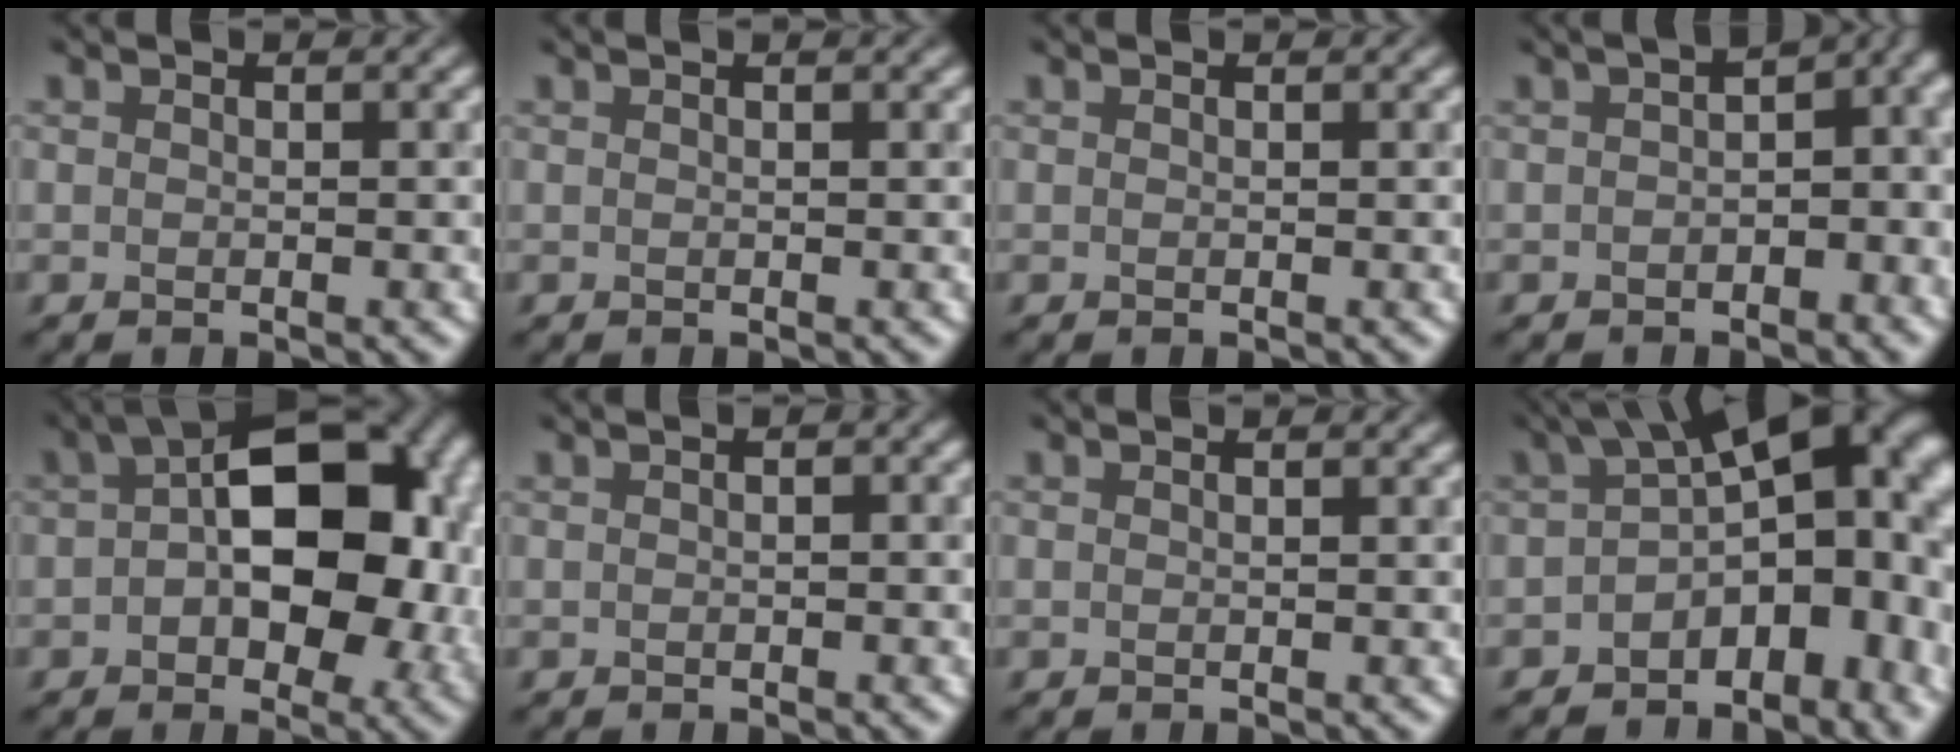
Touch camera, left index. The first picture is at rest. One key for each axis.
{"total": 0.6, "fx": 0.2, "fy": 0.2, "fz": 0.5, "tx": -0.008, "ty": 0.007, "tz": 0.002}
{"total": 0.0}
{"total": 9.8, "fx": -0.4, "fy": 5.8, "fz": 7.9, "tx": -0.045, "ty": 0.007, "tz": -0.003}
{"total": 13.7, "fx": 1.2, "fy": 8.1, "fz": 10.9, "tx": -0.130, "ty": 0.022, "tz": 0.014}
{"total": 1.0, "fx": -0.1, "fy": 0.4, "fz": 0.9, "tx": -0.015, "ty": 0.001, "tz": -0.004}
{"total": 0.0}
{"total": 12.8, "fx": -1.1, "fy": 8.1, "fz": 9.9, "tx": -0.106, "ty": 0.005, "tz": -0.023}